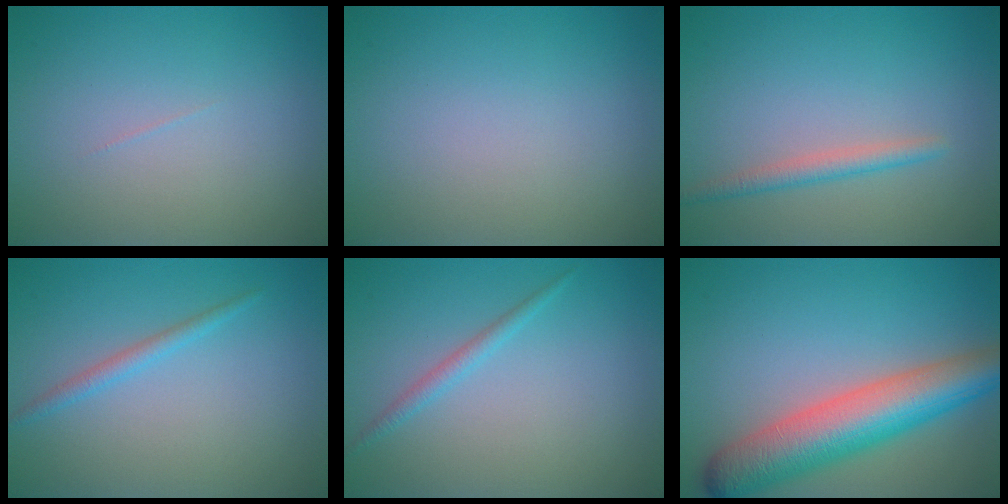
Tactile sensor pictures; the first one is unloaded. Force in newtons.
{"total": 0.0}
{"total": 1.9, "press": 1.9, "slide": 0.0}
{"total": 1.4, "press": 1.4, "slide": 0.1}
{"total": 1.3, "press": 1.3, "slide": 0.1}
{"total": 8.6, "press": 8.6, "slide": 0.5}